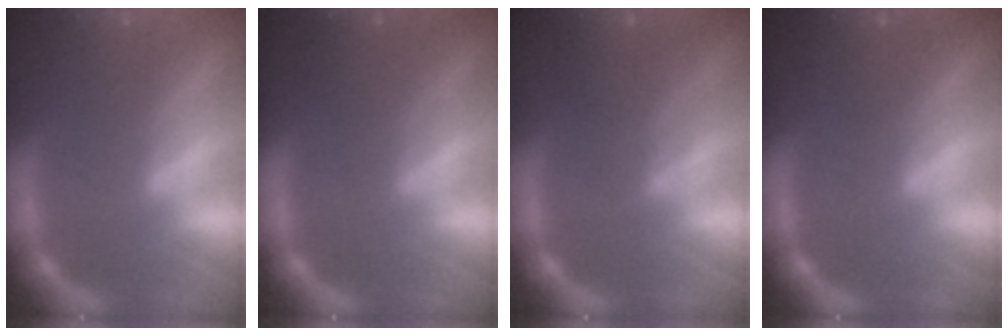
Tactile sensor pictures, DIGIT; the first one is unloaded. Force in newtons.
{"total": 2.4}
{"total": 3.5}
{"total": 1.5}